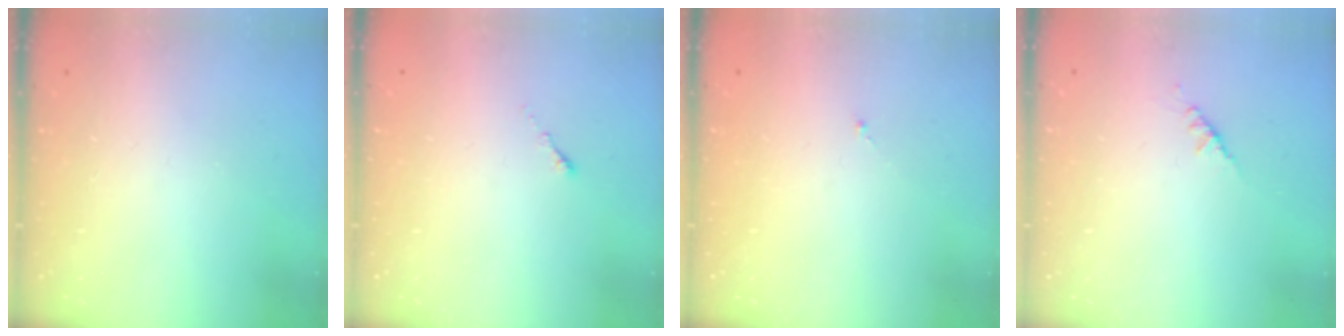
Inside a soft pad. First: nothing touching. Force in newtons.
{"total": 0.0}
{"total": 0.0}
{"total": 2.6, "press": 2.6, "slide": 0.5}